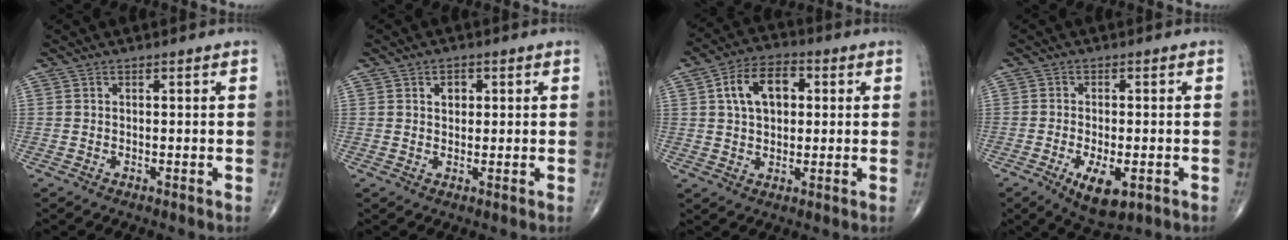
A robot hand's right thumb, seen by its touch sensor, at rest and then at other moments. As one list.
[{"total": 2.7, "force": [0.9, 2.0, 1.6], "torque": [-0.012, -0.002, 0.013]}, {"total": 10.4, "force": [2.5, 6.5, 7.7], "torque": [-0.116, 0.013, 0.038]}, {"total": 7.5, "force": [-2.9, 3.2, 6.2], "torque": [-0.101, -0.008, -0.039]}]